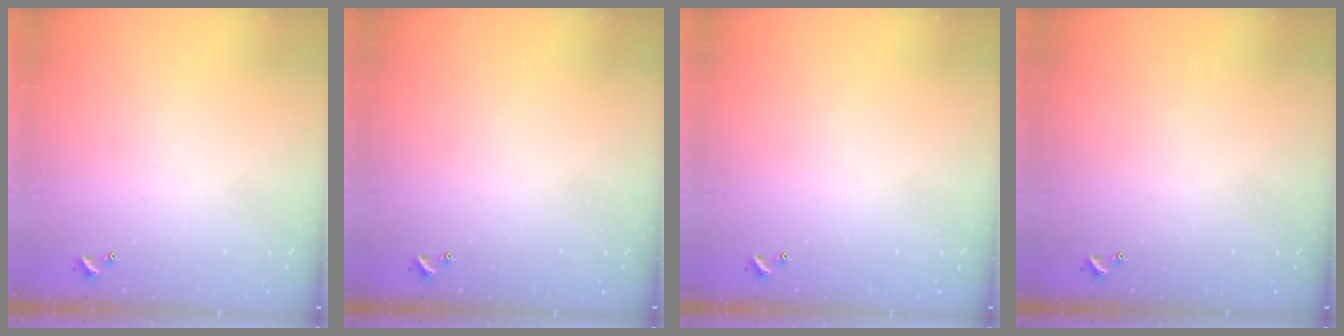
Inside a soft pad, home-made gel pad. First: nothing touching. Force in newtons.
{"total": 0.0}
{"total": 0.0}
{"total": 0.0}